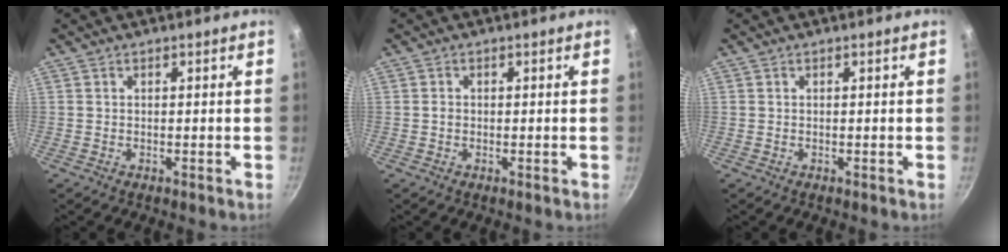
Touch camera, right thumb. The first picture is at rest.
{"total": 0.9, "force": [-0.1, 0.7, 0.5], "torque": [-0.008, 0.004, -0.003]}
{"total": 0.0}